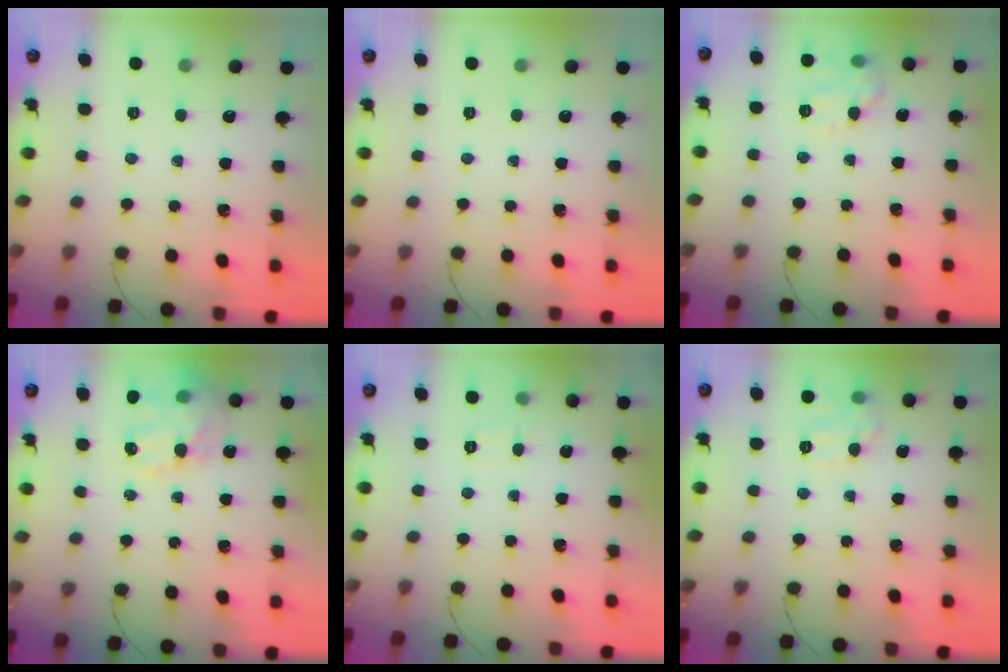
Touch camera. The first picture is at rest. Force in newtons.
{"total": 0.0}
{"total": 10.2, "press": 10.2, "slide": 0.4}
{"total": 17.7, "press": 17.4, "slide": 3.3}
{"total": 2.6, "press": 2.3, "slide": 1.2}
{"total": 8.3, "press": 8.2, "slide": 0.6}